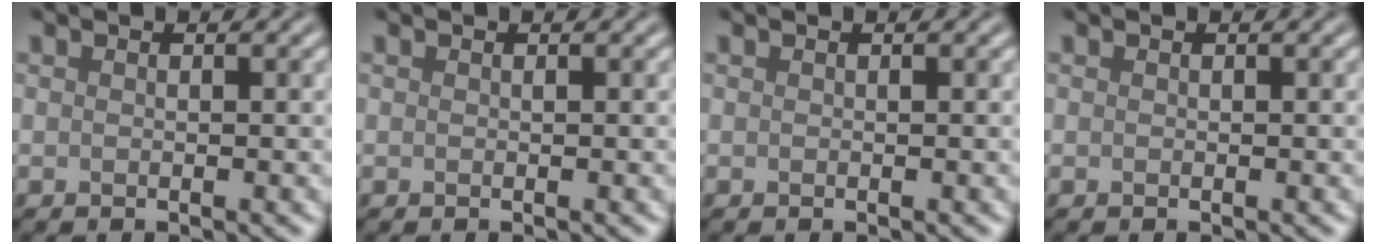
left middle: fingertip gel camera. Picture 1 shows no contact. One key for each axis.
{"total": 0.0}
{"total": 0.0}
{"total": 0.0}